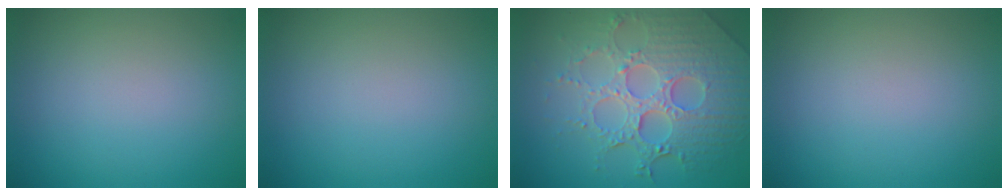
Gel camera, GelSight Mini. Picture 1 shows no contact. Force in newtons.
{"total": 0.0}
{"total": 8.2, "press": 5.9, "slide": 5.7}
{"total": 0.0}